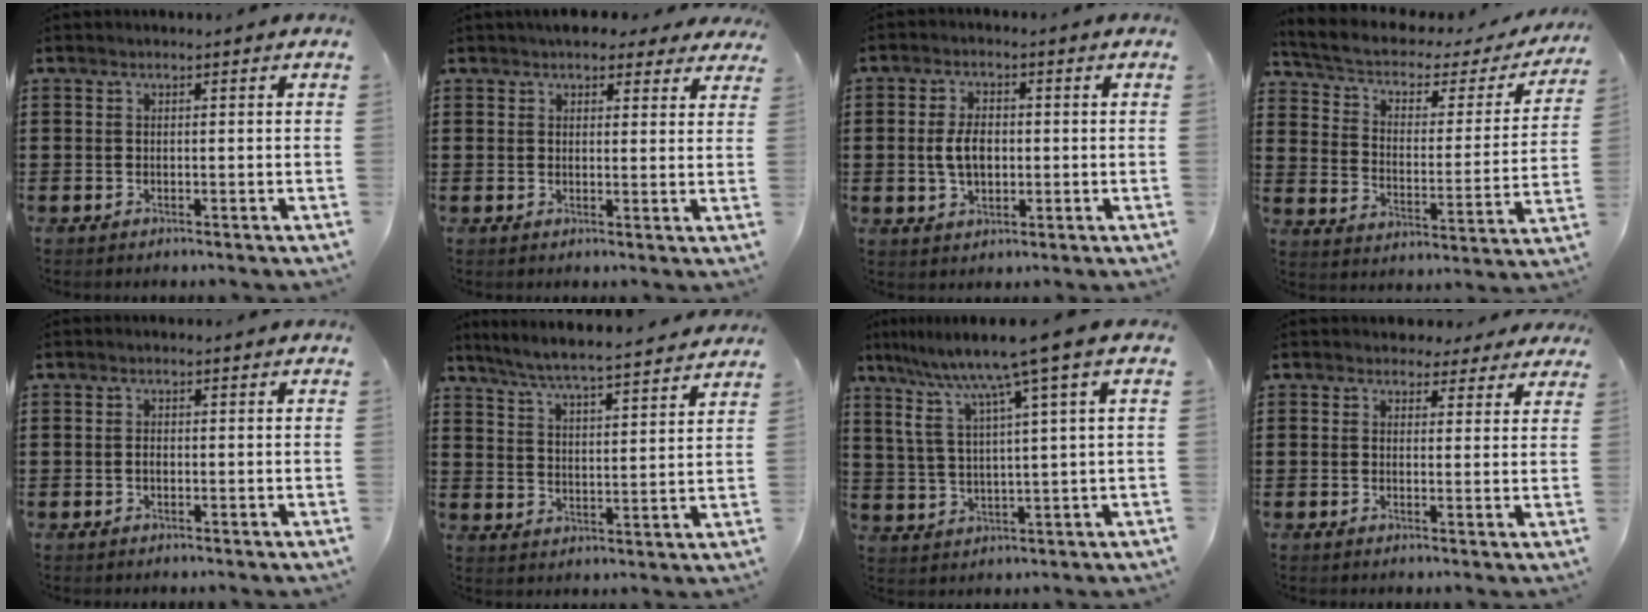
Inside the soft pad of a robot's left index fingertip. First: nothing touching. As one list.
[{"total": 4.0, "force": [3.2, 1.7, 1.6], "torque": [-0.034, -0.003, 0.058]}, {"total": 5.3, "force": [-0.3, 3.0, 4.3], "torque": [-0.091, 0.001, -0.012]}, {"total": 4.0, "force": [2.3, 2.0, 2.6], "torque": [-0.065, -0.020, 0.032]}, {"total": 0.9, "force": [-0.3, 0.3, 0.8], "torque": [-0.017, -0.002, -0.006]}, {"total": 5.6, "force": [5.3, -0.6, 1.8], "torque": [-0.059, -0.042, 0.087]}, {"total": 8.0, "force": [5.3, -0.8, 5.9], "torque": [-0.137, -0.034, 0.081]}, {"total": 2.7, "force": [2.3, 1.4, 0.6], "torque": [-0.012, 0.000, 0.042]}]